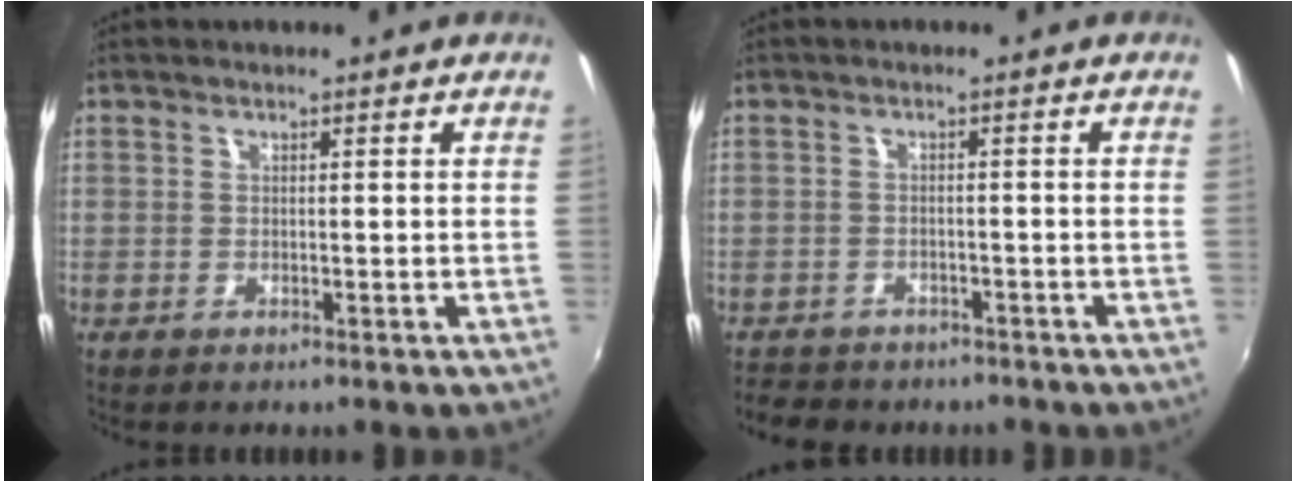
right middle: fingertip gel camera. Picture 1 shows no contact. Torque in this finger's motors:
{"motor_torque": [0.23, -0.29, 0.04, 0.02]}